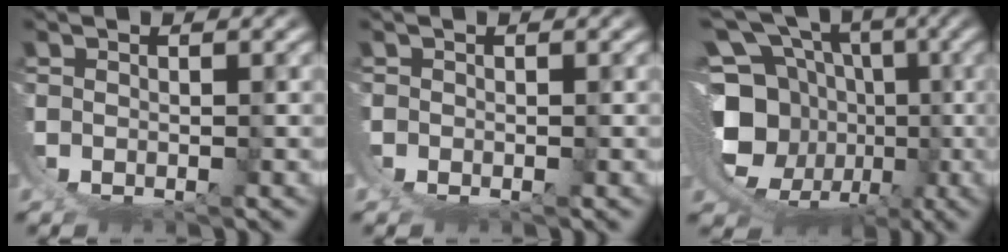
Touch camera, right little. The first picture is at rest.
{"total": 1.1, "force": [-0.2, 1.1, 0.1], "torque": [-0.008, -0.003, -0.005]}
{"total": 18.7, "force": [2.1, 15.8, 9.8], "torque": [-0.211, -0.042, 0.033]}